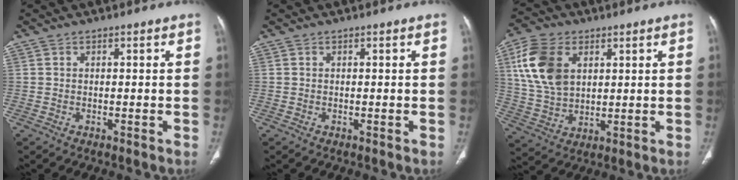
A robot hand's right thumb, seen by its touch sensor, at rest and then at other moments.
{"total": 0.0}
{"total": 13.4, "force": [4.4, 8.8, 9.1], "torque": [-0.171, -0.006, 0.091]}